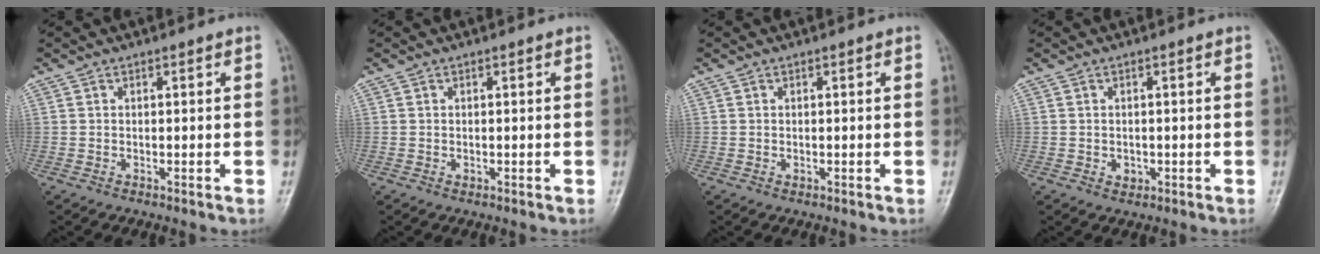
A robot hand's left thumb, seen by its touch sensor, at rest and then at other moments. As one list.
[{"total": 0.6, "force": [0.0, 0.3, 0.5], "torque": [-0.008, 0.006, 0.003]}, {"total": 0.6, "force": [0.0, 0.3, 0.5], "torque": [-0.009, 0.005, 0.004]}, {"total": 1.6, "force": [-0.4, 1.3, 0.9], "torque": [-0.006, 0.003, -0.002]}]